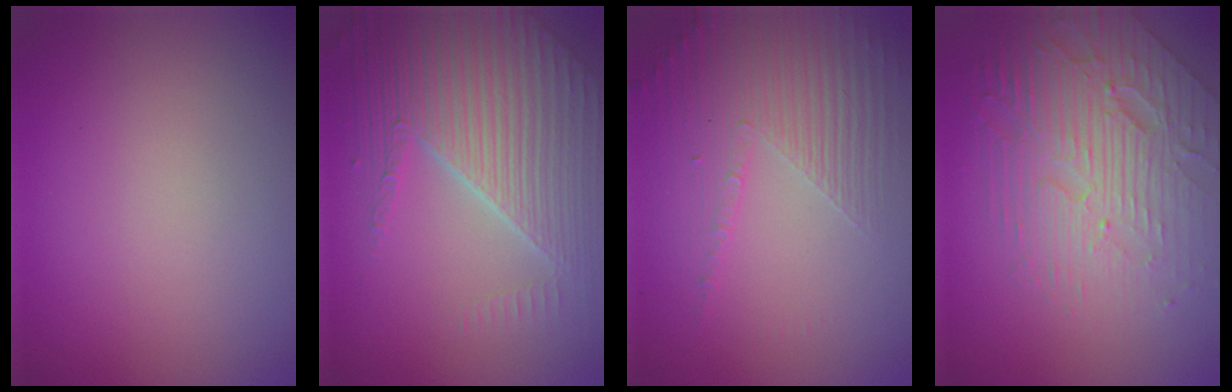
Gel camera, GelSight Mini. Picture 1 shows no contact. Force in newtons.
{"total": 7.7, "press": 5.8, "slide": 5.2}
{"total": 5.3, "press": 3.3, "slide": 4.2}
{"total": 6.8, "press": 4.9, "slide": 4.7}